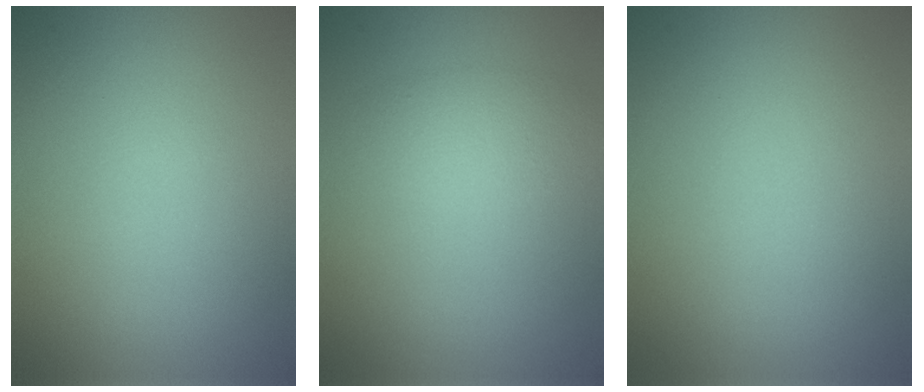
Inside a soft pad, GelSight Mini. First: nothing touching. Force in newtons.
{"total": 2.5, "press": 2.5, "slide": 0.1}
{"total": 0.0}